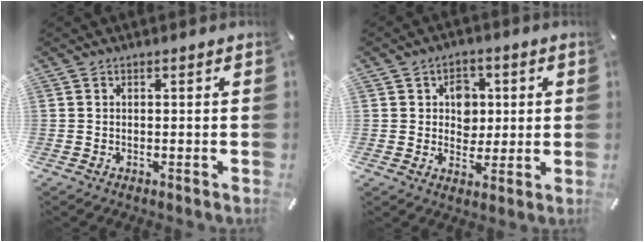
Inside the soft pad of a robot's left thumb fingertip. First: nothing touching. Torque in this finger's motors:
{"motor_torque": [0.72, 0.92, 0.42, -0.27, 0.03]}